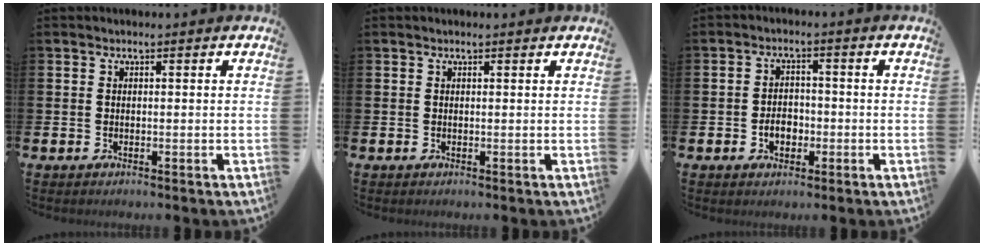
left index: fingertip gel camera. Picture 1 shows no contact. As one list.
[{"total": 0.0}, {"total": 3.2, "force": [-1.1, 2.3, 1.9], "torque": [-0.030, 0.000, -0.025]}]